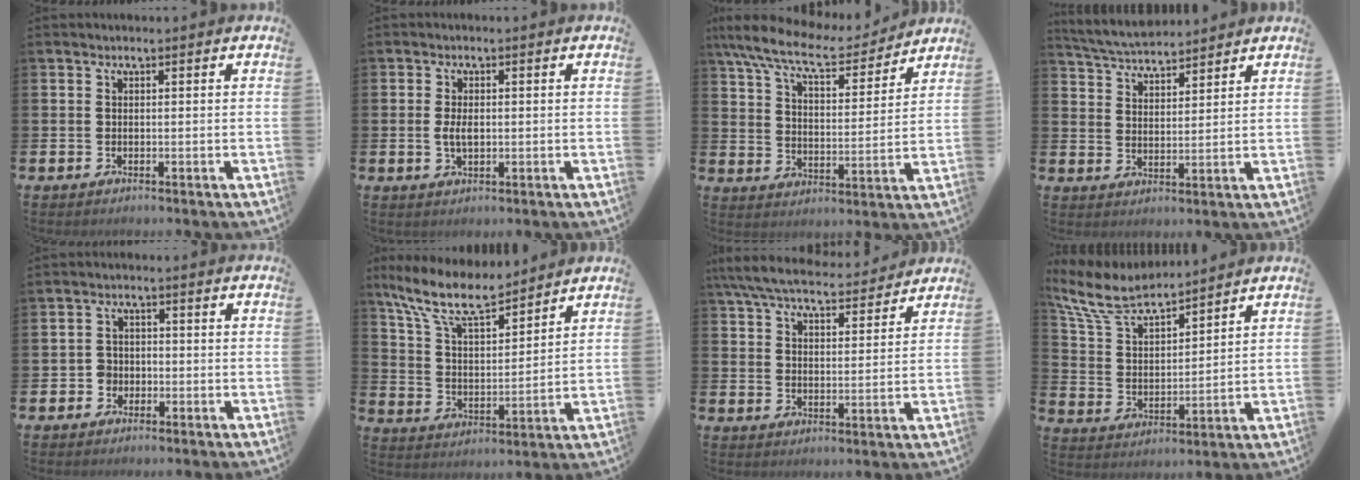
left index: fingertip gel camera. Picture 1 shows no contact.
{"total": 2.6, "force": [-0.1, 1.4, 2.2], "torque": [-0.029, -0.001, -0.006]}
{"total": 10.0, "force": [9.1, 1.8, 4.0], "torque": [-0.107, -0.057, 0.155]}
{"total": 5.1, "force": [5.0, 0.6, 0.6], "torque": [-0.030, -0.028, 0.089]}
{"total": 2.4, "force": [-1.3, 2.1, 0.1], "torque": [-0.003, 0.003, -0.033]}
{"total": 10.0, "force": [8.7, 2.5, 4.3], "torque": [-0.117, -0.044, 0.156]}
{"total": 7.2, "force": [6.7, 1.6, 2.1], "torque": [-0.058, -0.041, 0.119]}
{"total": 7.8, "force": [7.2, 2.0, 2.4], "torque": [-0.081, -0.043, 0.127]}